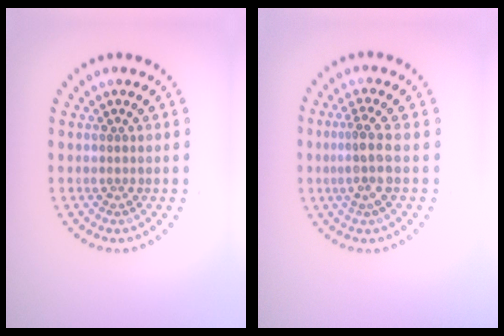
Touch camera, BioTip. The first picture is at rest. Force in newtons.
{"total": 2.5, "press": 1.9, "slide": 1.6}